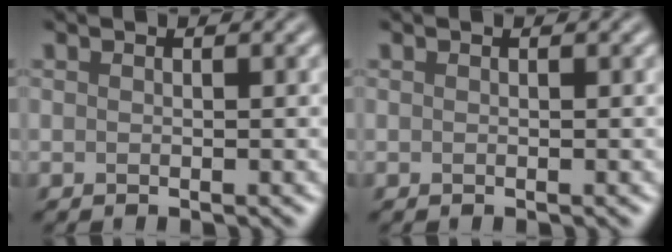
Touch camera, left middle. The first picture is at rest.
{"total": 0.0}